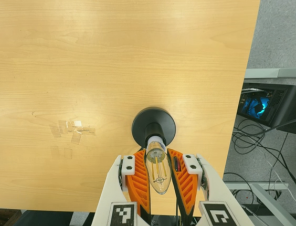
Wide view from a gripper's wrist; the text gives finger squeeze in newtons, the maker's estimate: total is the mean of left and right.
{"total": 22.2, "left": 24.5, "right": 19.8}